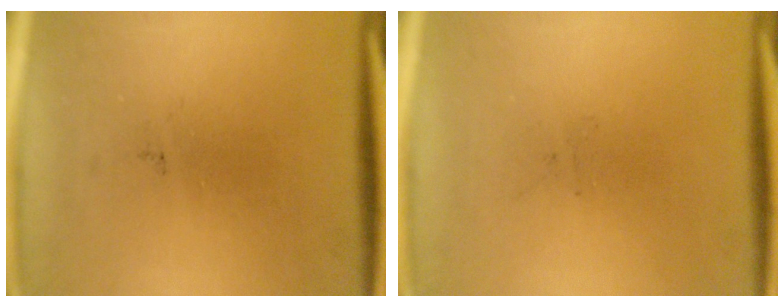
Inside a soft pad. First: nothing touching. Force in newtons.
{"total": 0.0}